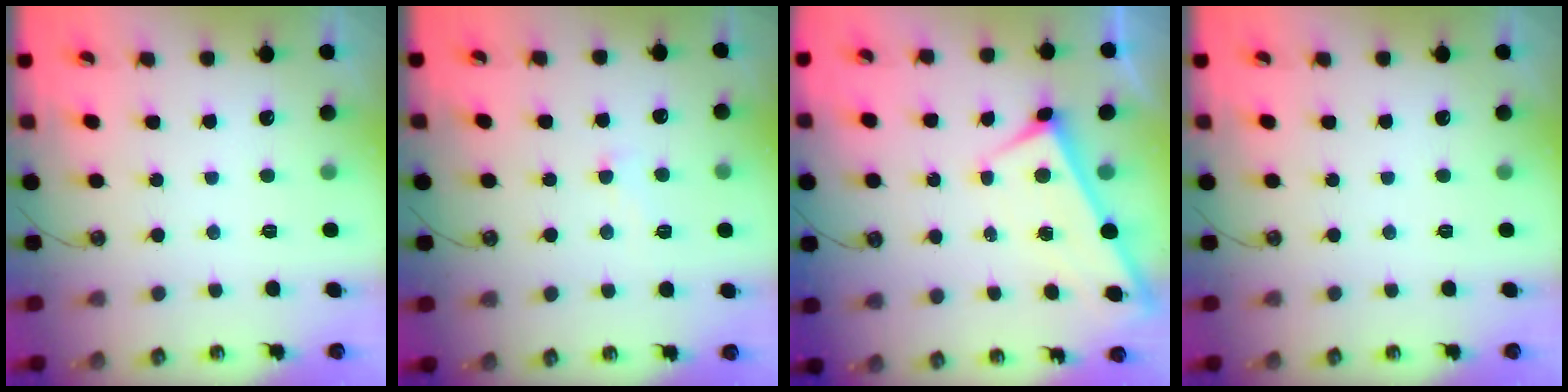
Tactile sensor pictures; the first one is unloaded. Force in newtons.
{"total": 1.0, "press": 0.9, "slide": 0.5}
{"total": 1.7, "press": 1.7, "slide": 0.1}
{"total": 0.0}